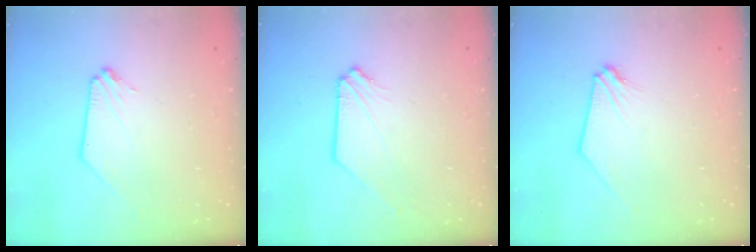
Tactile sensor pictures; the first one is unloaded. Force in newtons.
{"total": 1.4, "press": 1.4, "slide": 0.2}
{"total": 0.0}